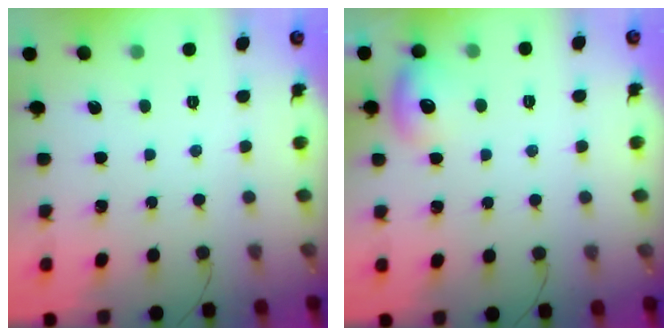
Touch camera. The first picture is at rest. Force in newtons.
{"total": 8.2, "press": 8.1, "slide": 1.4}